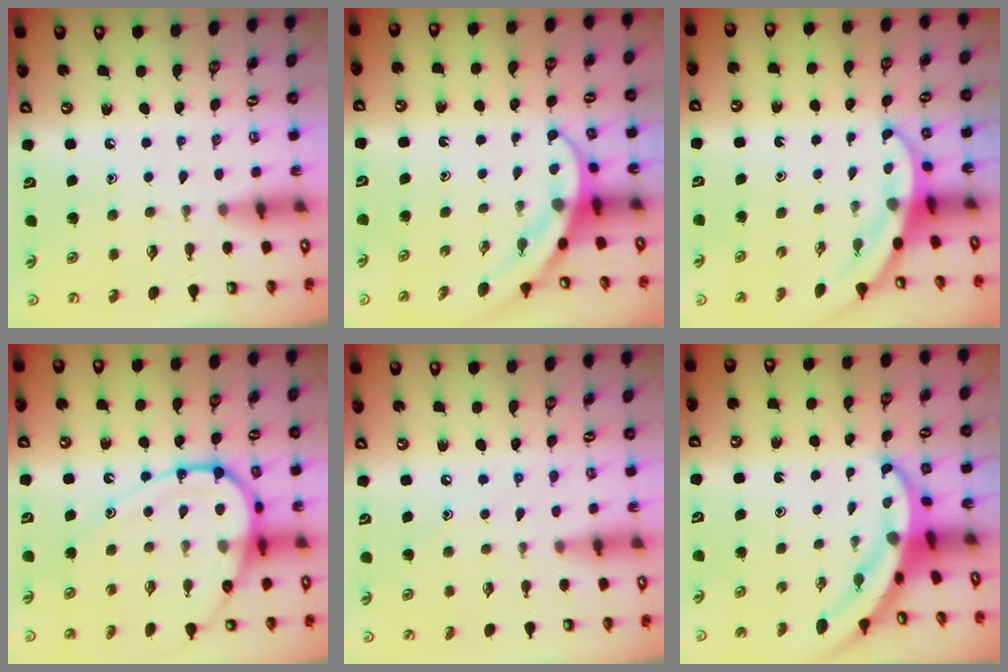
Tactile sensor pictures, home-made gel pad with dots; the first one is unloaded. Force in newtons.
{"total": 3.9, "press": 3.9, "slide": 0.4}
{"total": 3.6, "press": 3.6, "slide": 0.2}
{"total": 14.9, "press": 14.8, "slide": 1.2}
{"total": 5.2, "press": 5.1, "slide": 0.6}
{"total": 4.6, "press": 4.6, "slide": 0.6}